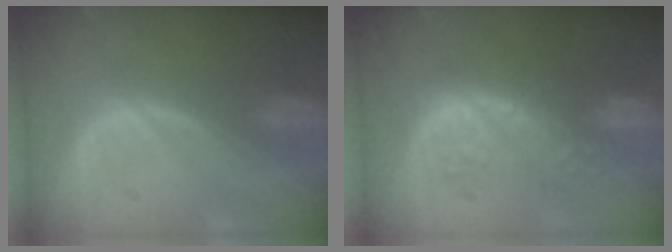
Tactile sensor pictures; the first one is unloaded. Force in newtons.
{"total": 8.9, "press": 8.7, "slide": 2.0}